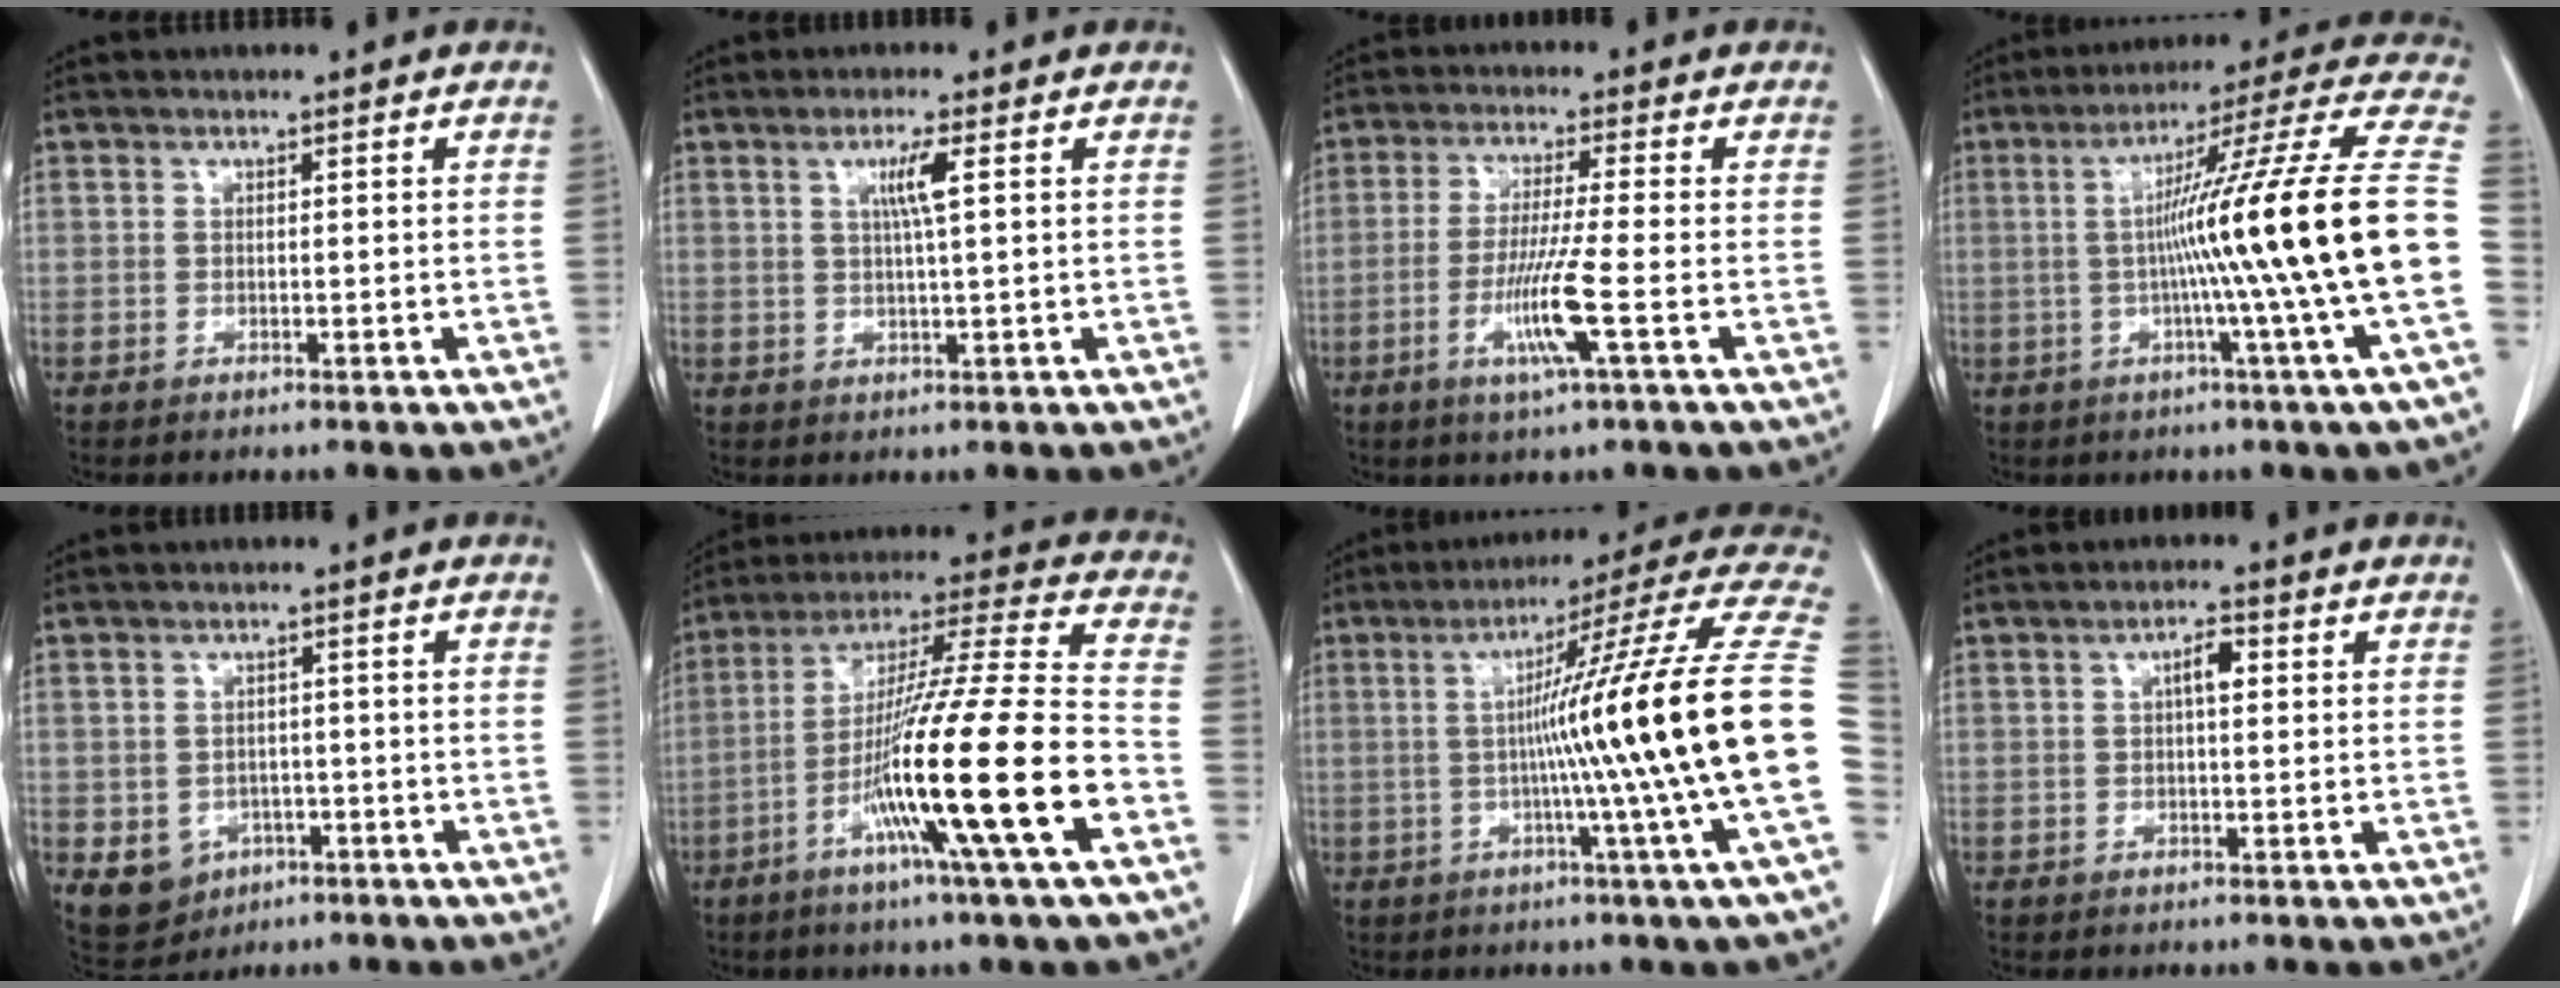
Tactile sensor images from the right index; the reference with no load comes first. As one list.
[{"total": 3.6, "force": [1.1, -0.4, 3.4], "torque": [-0.065, -0.001, 0.020]}, {"total": 8.0, "force": [-2.6, -1.0, 7.5], "torque": [-0.147, -0.016, -0.051]}, {"total": 23.0, "force": [-2.4, -3.0, 22.7], "torque": [-0.282, 0.011, -0.057]}, {"total": 6.9, "force": [-2.7, 6.0, 2.3], "torque": [-0.043, 0.005, -0.027]}, {"total": 22.0, "force": [-8.0, -0.8, 20.5], "torque": [-0.360, -0.026, -0.149]}, {"total": 24.6, "force": [-1.7, -2.8, 24.3], "torque": [-0.261, 0.011, -0.049]}, {"total": 2.9, "force": [0.6, 0.9, 2.7], "torque": [-0.048, 0.007, 0.009]}]